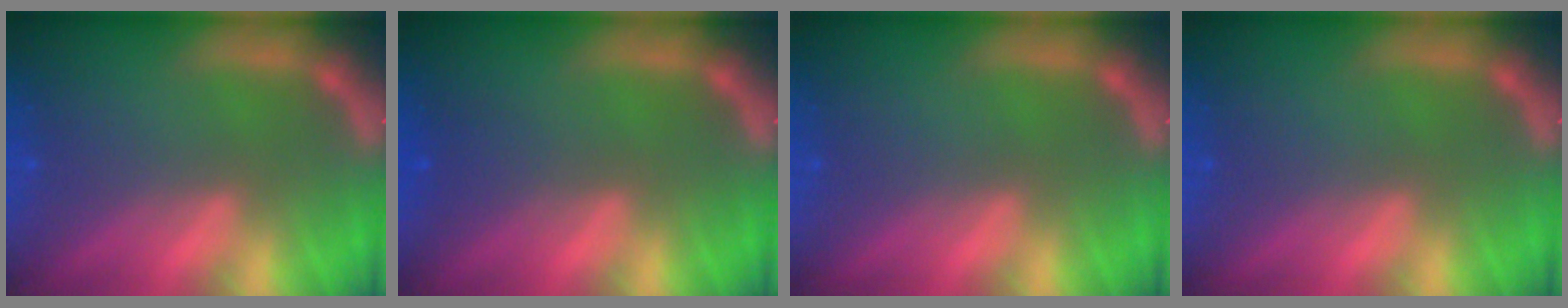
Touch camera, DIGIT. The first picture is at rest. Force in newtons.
{"total": 1.5}
{"total": 0.0}
{"total": 0.0}